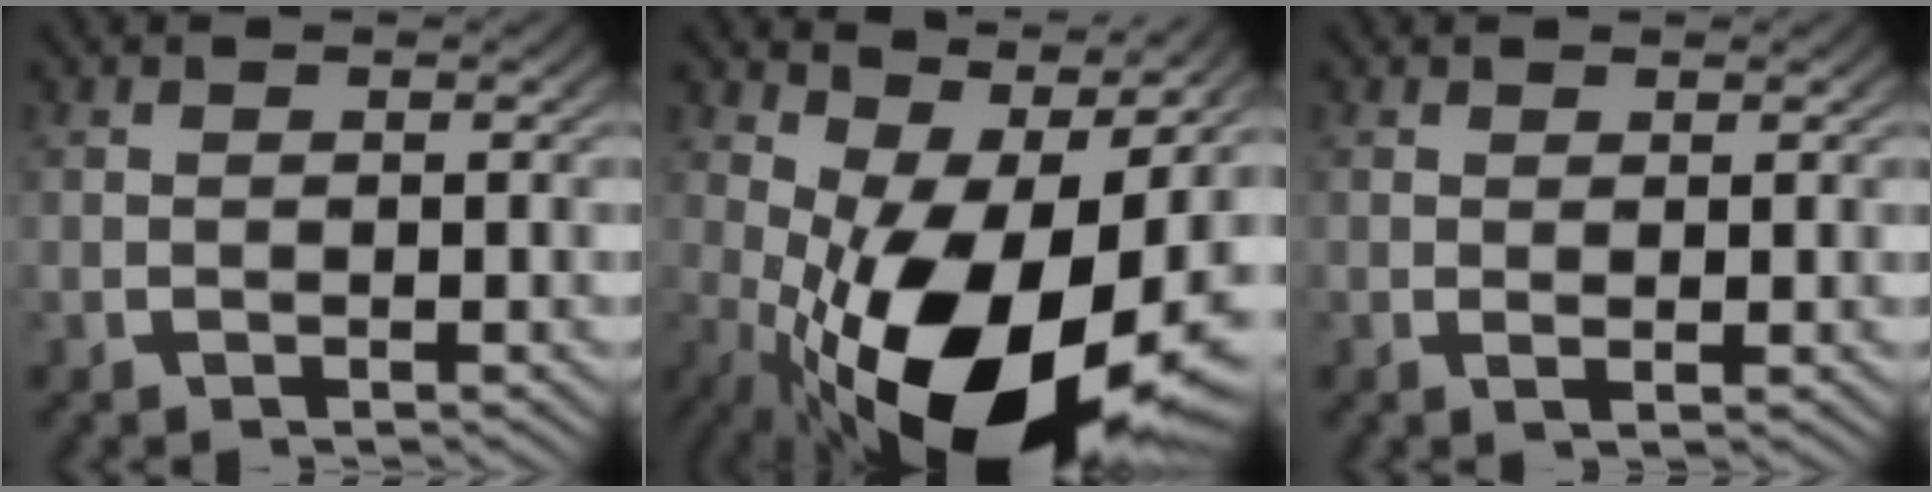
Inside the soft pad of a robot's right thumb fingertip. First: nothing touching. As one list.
[{"total": 17.1, "force": [-1.8, 9.1, 14.4], "torque": [-0.243, -0.068, 0.009]}, {"total": 1.0, "force": [0.7, 0.0, 0.7], "torque": [-0.007, 0.000, 0.011]}]